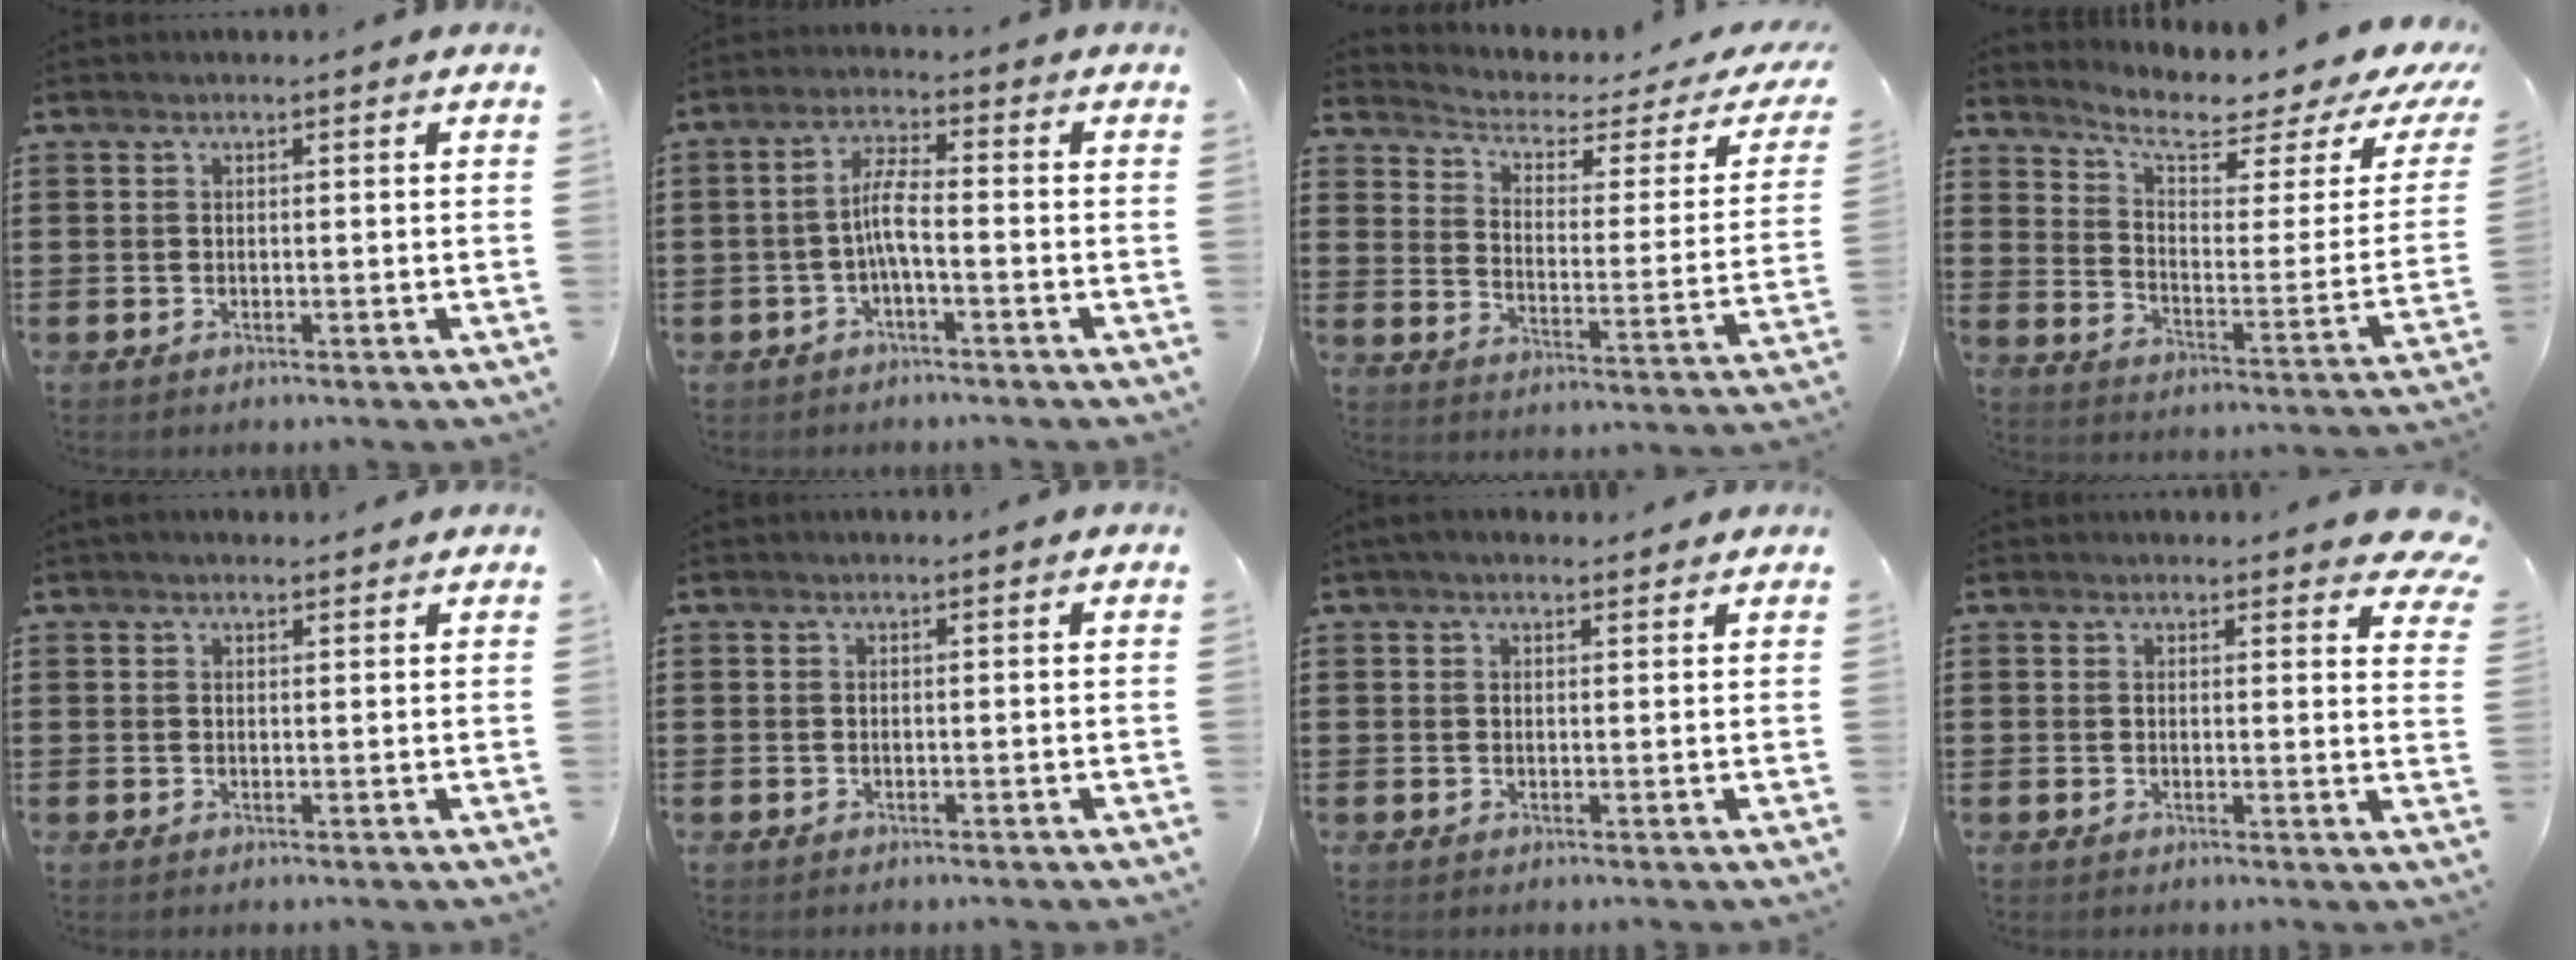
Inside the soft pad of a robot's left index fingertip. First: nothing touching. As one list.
[{"total": 4.9, "force": [-1.1, 1.5, 4.5], "torque": [-0.096, 0.006, -0.026]}, {"total": 2.5, "force": [1.5, 1.1, 1.6], "torque": [-0.047, -0.018, 0.016]}, {"total": 6.0, "force": [4.5, 1.6, 3.6], "torque": [-0.080, -0.034, 0.068]}, {"total": 1.1, "force": [1.0, 0.4, 0.4], "torque": [-0.009, 0.003, 0.018]}, {"total": 0.0}, {"total": 1.9, "force": [1.5, 0.7, 0.8], "torque": [-0.020, 0.007, 0.028]}, {"total": 2.9, "force": [2.7, 0.4, 0.9], "torque": [-0.012, -0.012, 0.048]}]